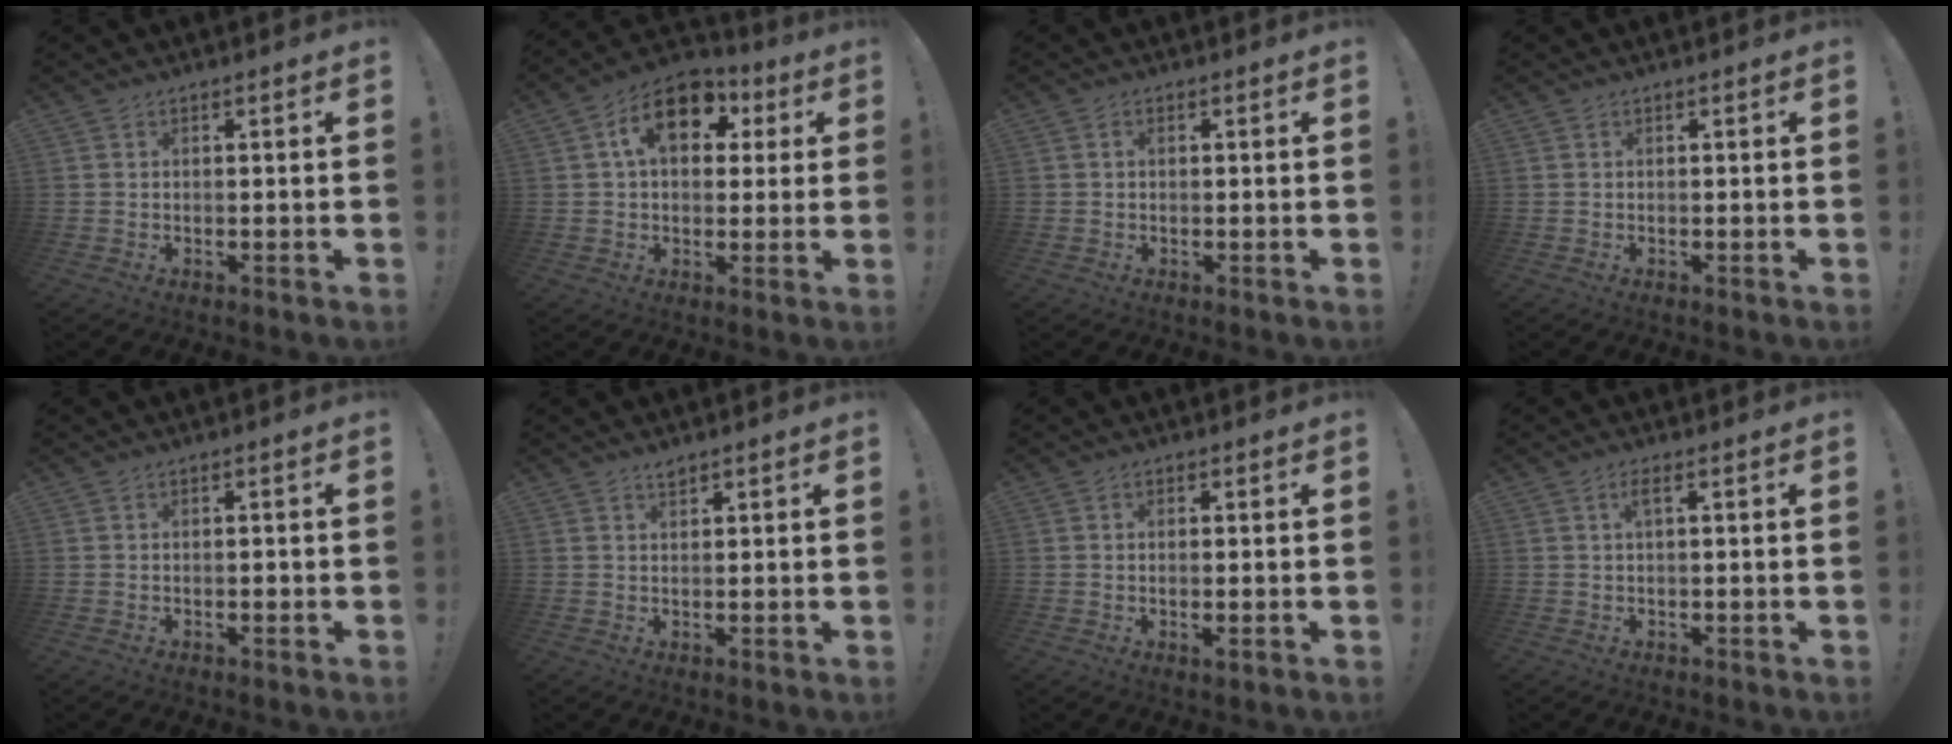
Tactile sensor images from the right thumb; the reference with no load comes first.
{"total": 15.5, "force": [5.5, 10.1, 10.4], "torque": [-0.154, -0.005, 0.097]}
{"total": 0.6, "force": [0.0, 0.5, 0.3], "torque": [-0.007, 0.002, -0.001]}
{"total": 0.0}
{"total": 0.8, "force": [-0.5, 0.5, 0.4], "torque": [-0.007, 0.004, -0.009]}
{"total": 1.6, "force": [1.5, 0.4, 0.5], "torque": [0.003, -0.010, 0.025]}
{"total": 1.8, "force": [0.0, 0.3, 1.7], "torque": [-0.021, -0.004, -0.001]}
{"total": 2.1, "force": [0.3, 0.1, 2.1], "torque": [-0.035, 0.002, 0.002]}